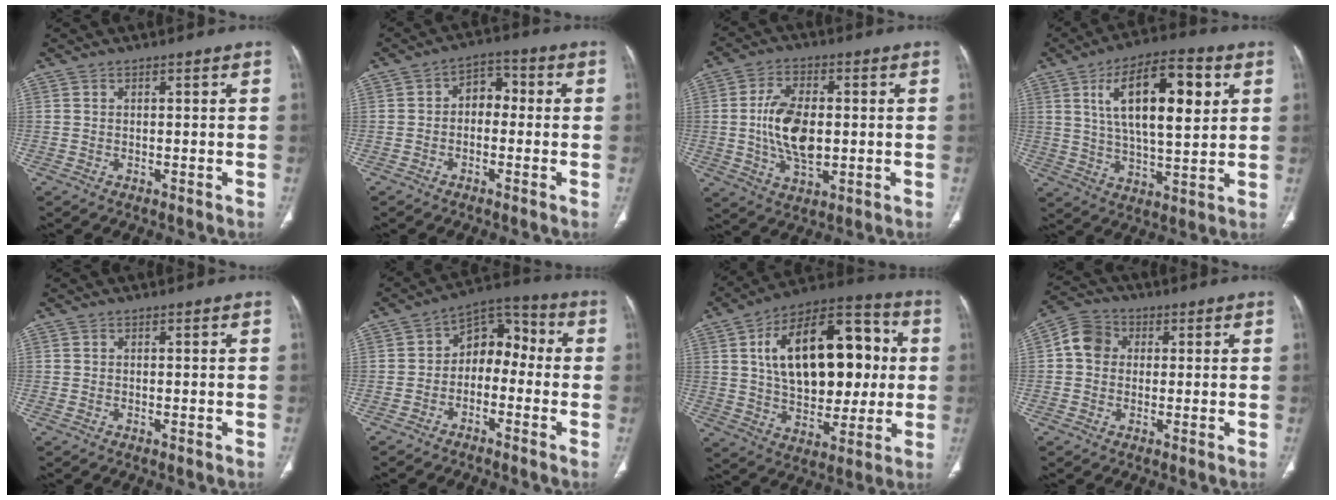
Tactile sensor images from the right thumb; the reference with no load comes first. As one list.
[{"total": 5.4, "force": [-0.4, 3.9, 3.7], "torque": [-0.032, 0.026, -0.020]}, {"total": 11.8, "force": [-0.1, 6.5, 9.8], "torque": [-0.177, 0.000, 0.003]}, {"total": 18.2, "force": [5.8, 7.2, 15.7], "torque": [-0.239, -0.008, 0.095]}, {"total": 0.5, "force": [-0.2, 0.3, 0.4], "torque": [-0.011, 0.001, 0.000]}, {"total": 8.9, "force": [-1.6, 6.5, 5.9], "torque": [-0.049, 0.049, -0.045]}, {"total": 25.8, "force": [4.3, 14.7, 20.8], "torque": [-0.293, 0.016, 0.067]}, {"total": 6.3, "force": [0.8, 5.4, 3.2], "torque": [-0.045, 0.015, 0.004]}]